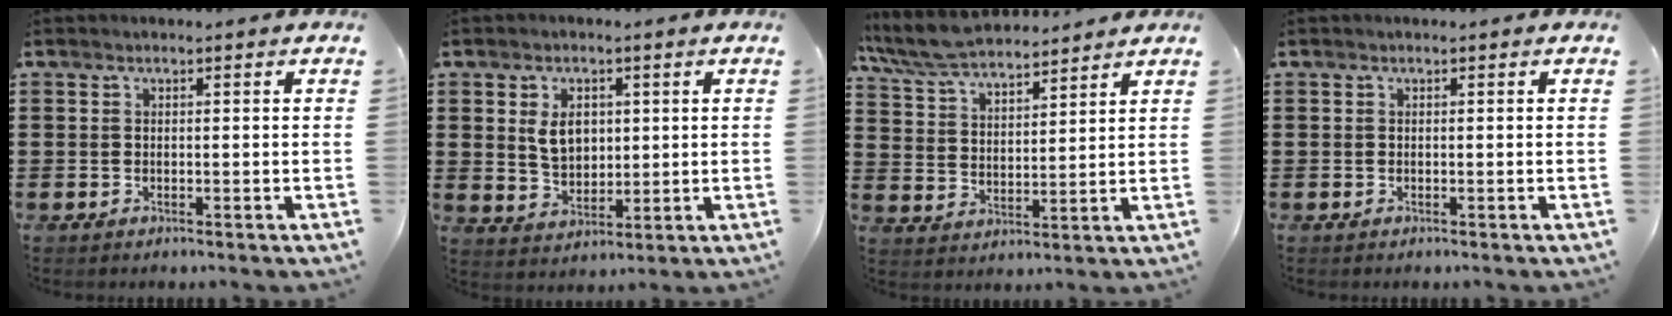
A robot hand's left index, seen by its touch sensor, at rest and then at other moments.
{"total": 4.9, "force": [1.3, 3.5, 3.2], "torque": [-0.058, 0.006, 0.018]}
{"total": 7.5, "force": [6.9, 1.4, 2.6], "torque": [-0.077, -0.025, 0.126]}
{"total": 0.0}